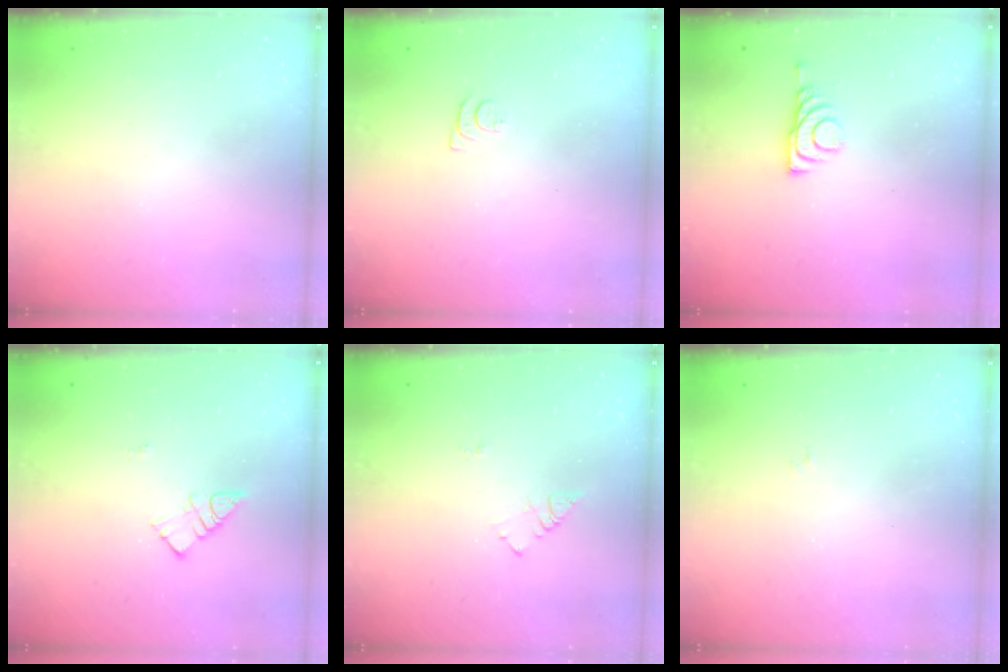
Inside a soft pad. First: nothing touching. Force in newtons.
{"total": 4.6, "press": 4.6, "slide": 0.6}
{"total": 6.0, "press": 5.9, "slide": 0.8}
{"total": 5.8, "press": 5.8, "slide": 0.6}
{"total": 5.4, "press": 5.4, "slide": 0.5}
{"total": 3.7, "press": 3.7, "slide": 0.5}